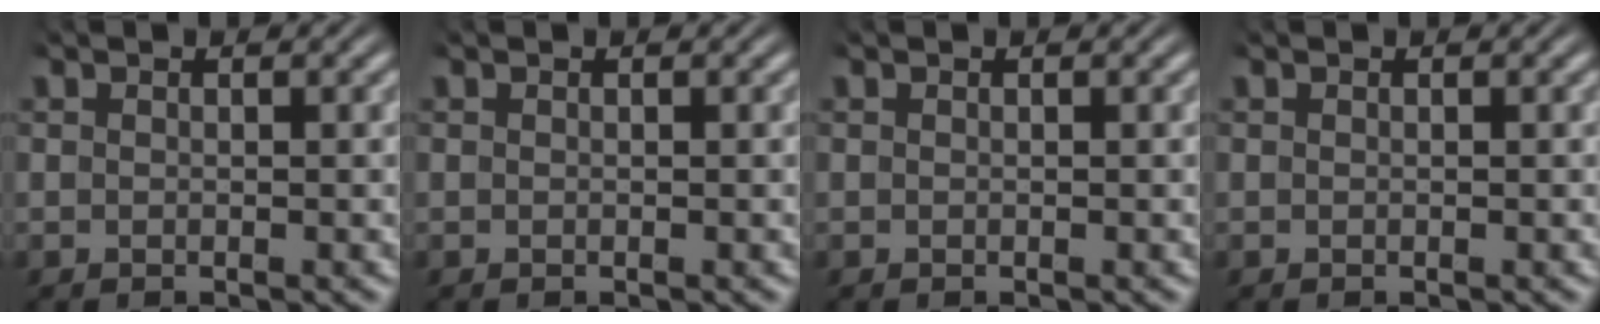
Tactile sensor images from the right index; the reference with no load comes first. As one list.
[{"total": 0.0}, {"total": 0.0}, {"total": 0.0}]